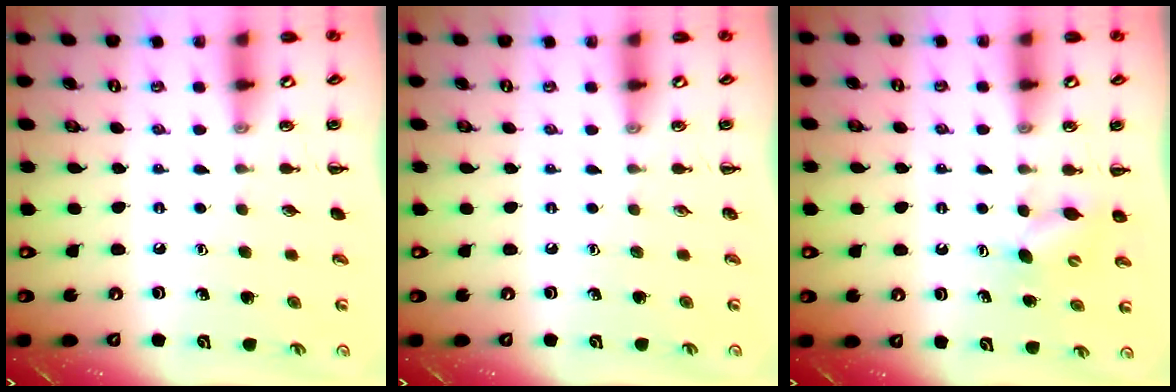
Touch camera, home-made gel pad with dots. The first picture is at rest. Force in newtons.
{"total": 0.0}
{"total": 4.0, "press": 3.9, "slide": 0.9}